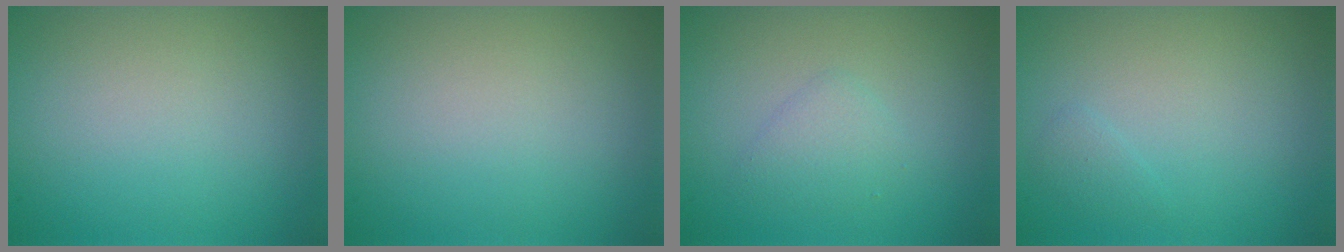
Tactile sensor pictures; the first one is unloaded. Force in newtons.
{"total": 0.0}
{"total": 1.5, "press": 1.5, "slide": 0.1}
{"total": 0.7, "press": 0.7, "slide": 0.0}